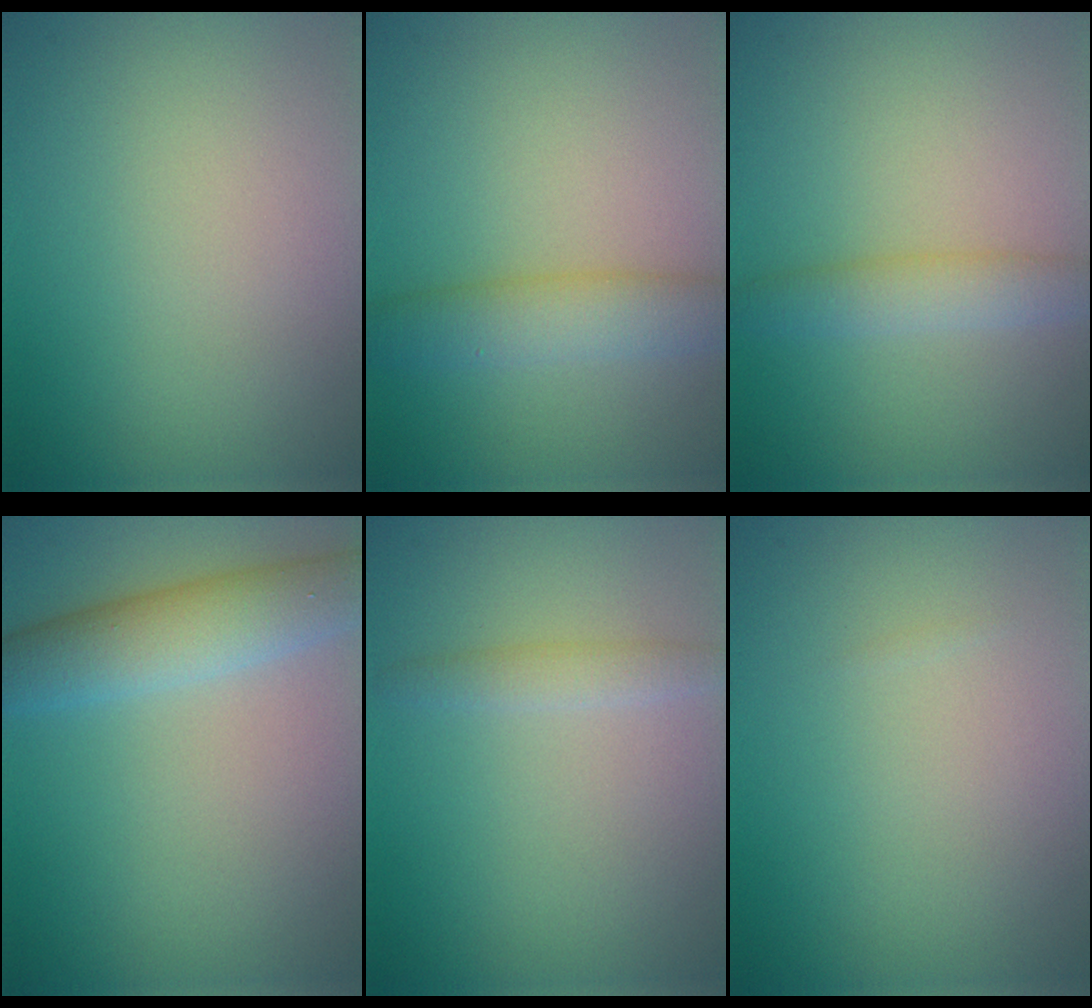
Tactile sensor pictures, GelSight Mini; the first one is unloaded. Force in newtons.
{"total": 3.8, "press": 3.8, "slide": 0.1}
{"total": 2.5, "press": 2.5, "slide": 0.1}
{"total": 4.7, "press": 4.7, "slide": 0.2}
{"total": 1.4, "press": 1.4, "slide": 0.1}
{"total": 0.0}